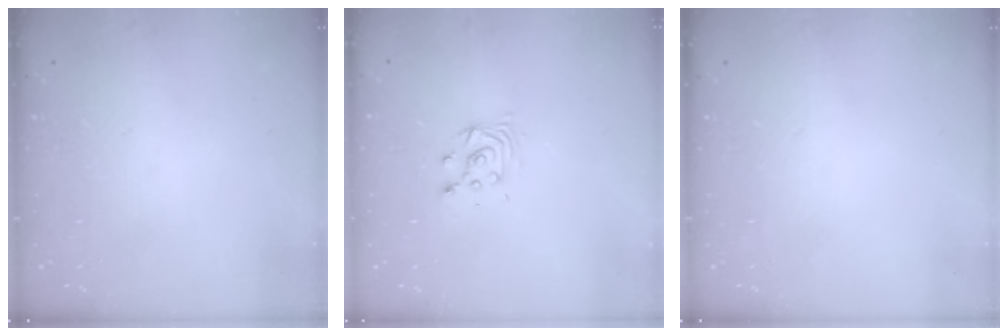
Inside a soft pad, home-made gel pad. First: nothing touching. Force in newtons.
{"total": 4.0, "press": 4.0, "slide": 0.3}
{"total": 0.0}